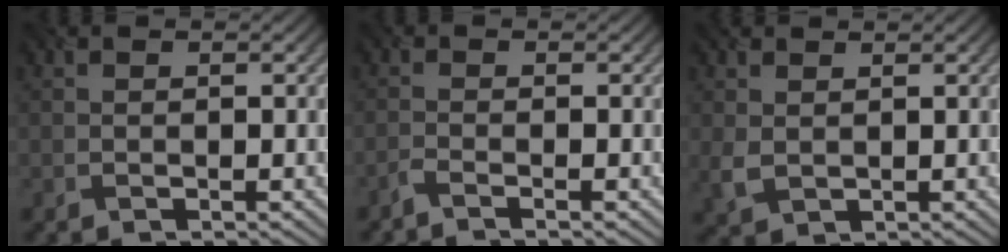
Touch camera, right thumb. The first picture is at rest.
{"total": 1.2, "force": [-1.0, -0.3, 0.4], "torque": [-0.009, -0.003, -0.035]}
{"total": 2.4, "force": [0.9, 2.0, 1.1], "torque": [-0.041, -0.008, 0.019]}